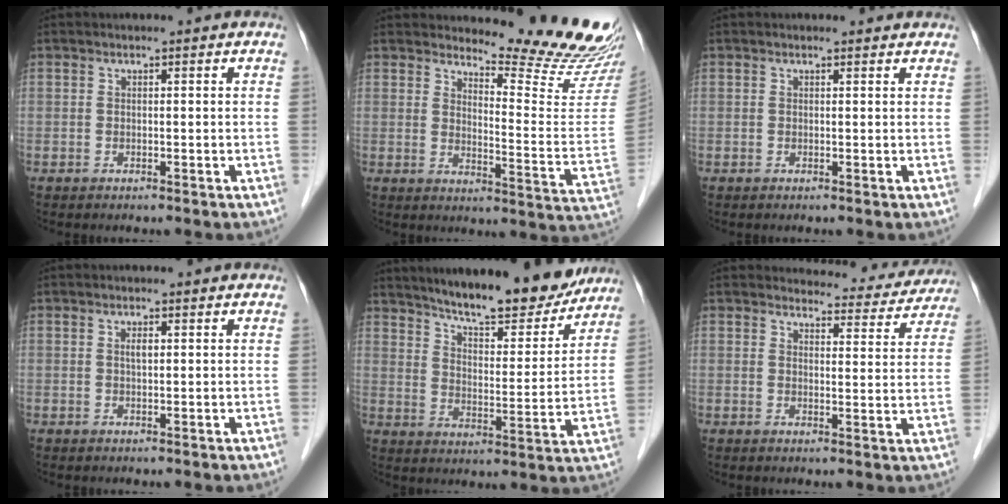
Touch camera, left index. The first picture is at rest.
{"total": 16.3, "force": [15.8, -0.7, 3.7], "torque": [-0.054, -0.133, 0.181]}
{"total": 1.3, "force": [1.2, 0.3, 0.0], "torque": [-0.012, -0.001, 0.012]}
{"total": 1.2, "force": [0.4, 0.4, 1.0], "torque": [-0.020, 0.002, 0.006]}
{"total": 16.9, "force": [14.9, 2.8, 7.4], "torque": [-0.107, -0.017, 0.216]}
{"total": 10.3, "force": [10.0, 2.4, 0.5], "torque": [0.016, -0.020, 0.099]}